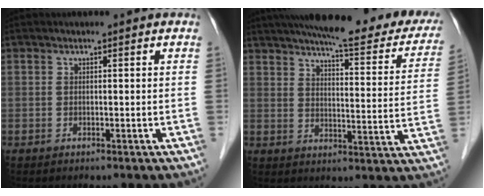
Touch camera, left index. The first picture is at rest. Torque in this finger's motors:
{"motor_torque": [1.07, -1.07, 0.19, 0.05]}